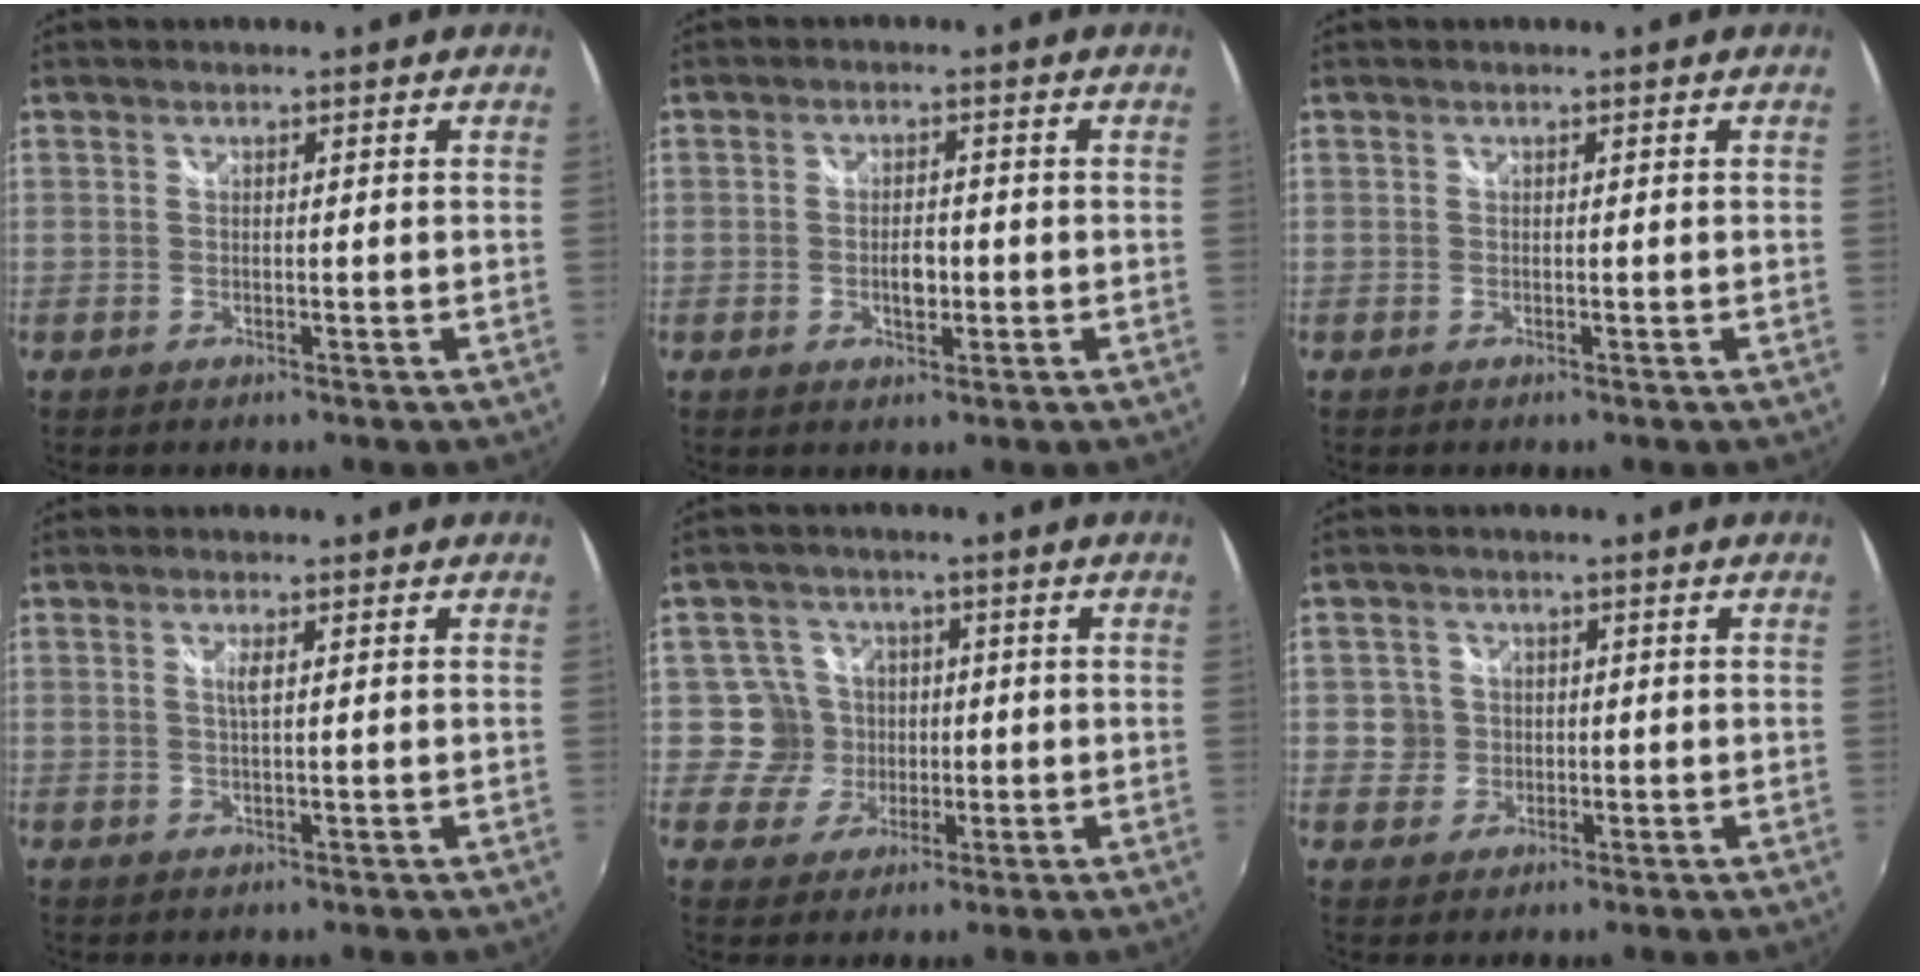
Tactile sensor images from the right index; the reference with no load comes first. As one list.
[{"total": 3.4, "force": [-0.8, 1.8, 2.8], "torque": [-0.049, 0.000, -0.013]}, {"total": 0.0}, {"total": 1.5, "force": [0.5, -0.4, 1.4], "torque": [-0.026, -0.001, 0.008]}, {"total": 5.9, "force": [-0.3, 5.9, 0.0], "torque": [-0.004, 0.013, -0.008]}, {"total": 3.7, "force": [-0.2, 3.6, 0.3], "torque": [0.000, 0.014, -0.001]}]